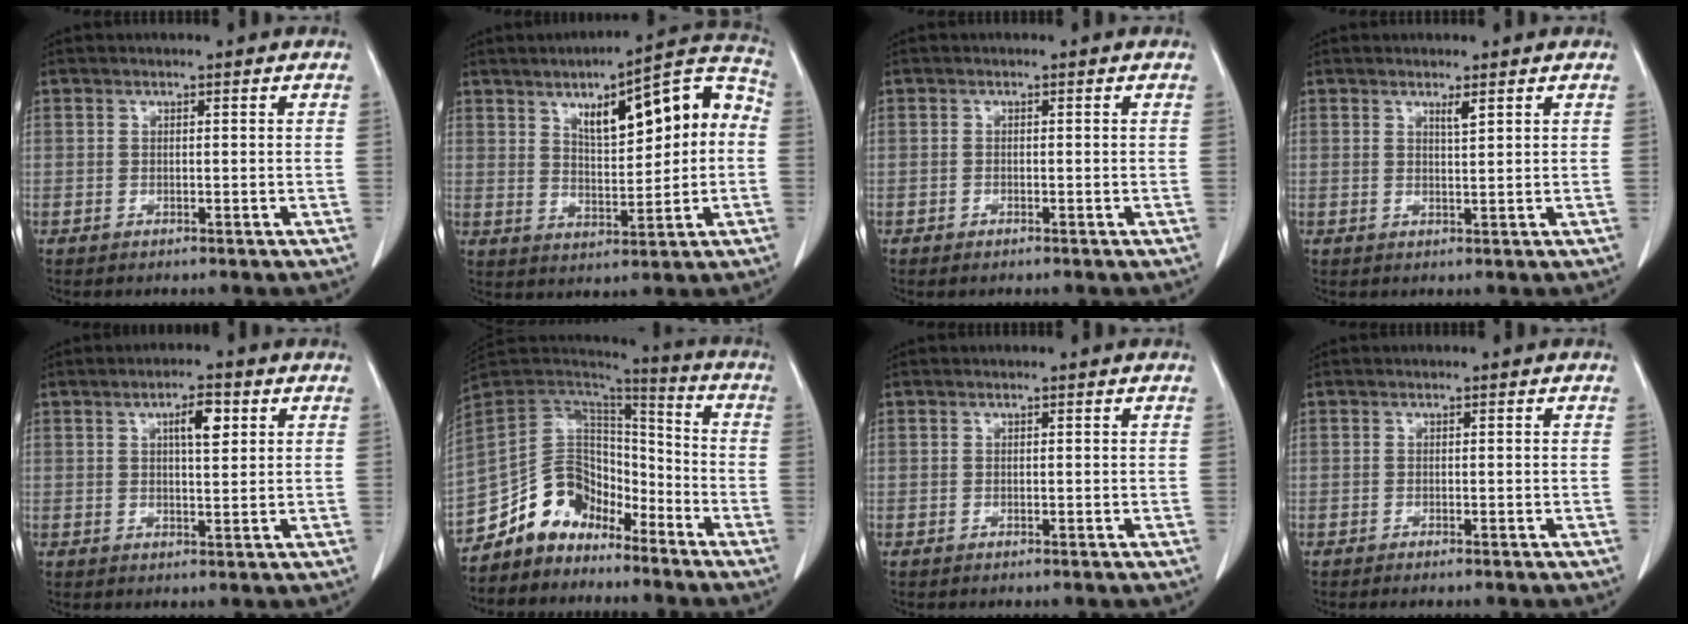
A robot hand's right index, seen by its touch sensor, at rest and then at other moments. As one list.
[{"total": 14.2, "force": [3.0, 4.7, 13.0], "torque": [-0.173, 0.043, 0.047]}, {"total": 0.8, "force": [-0.6, 0.3, 0.4], "torque": [-0.011, -0.002, -0.006]}, {"total": 1.4, "force": [1.0, 0.0, 1.0], "torque": [-0.022, -0.004, 0.020]}, {"total": 4.4, "force": [1.7, 1.1, 3.9], "torque": [-0.065, 0.003, 0.028]}, {"total": 11.9, "force": [-9.2, 7.0, 2.8], "torque": [-0.043, 0.067, -0.168]}, {"total": 0.0}, {"total": 1.2, "force": [-1.0, 0.0, 0.8], "torque": [-0.012, -0.002, -0.012]}]